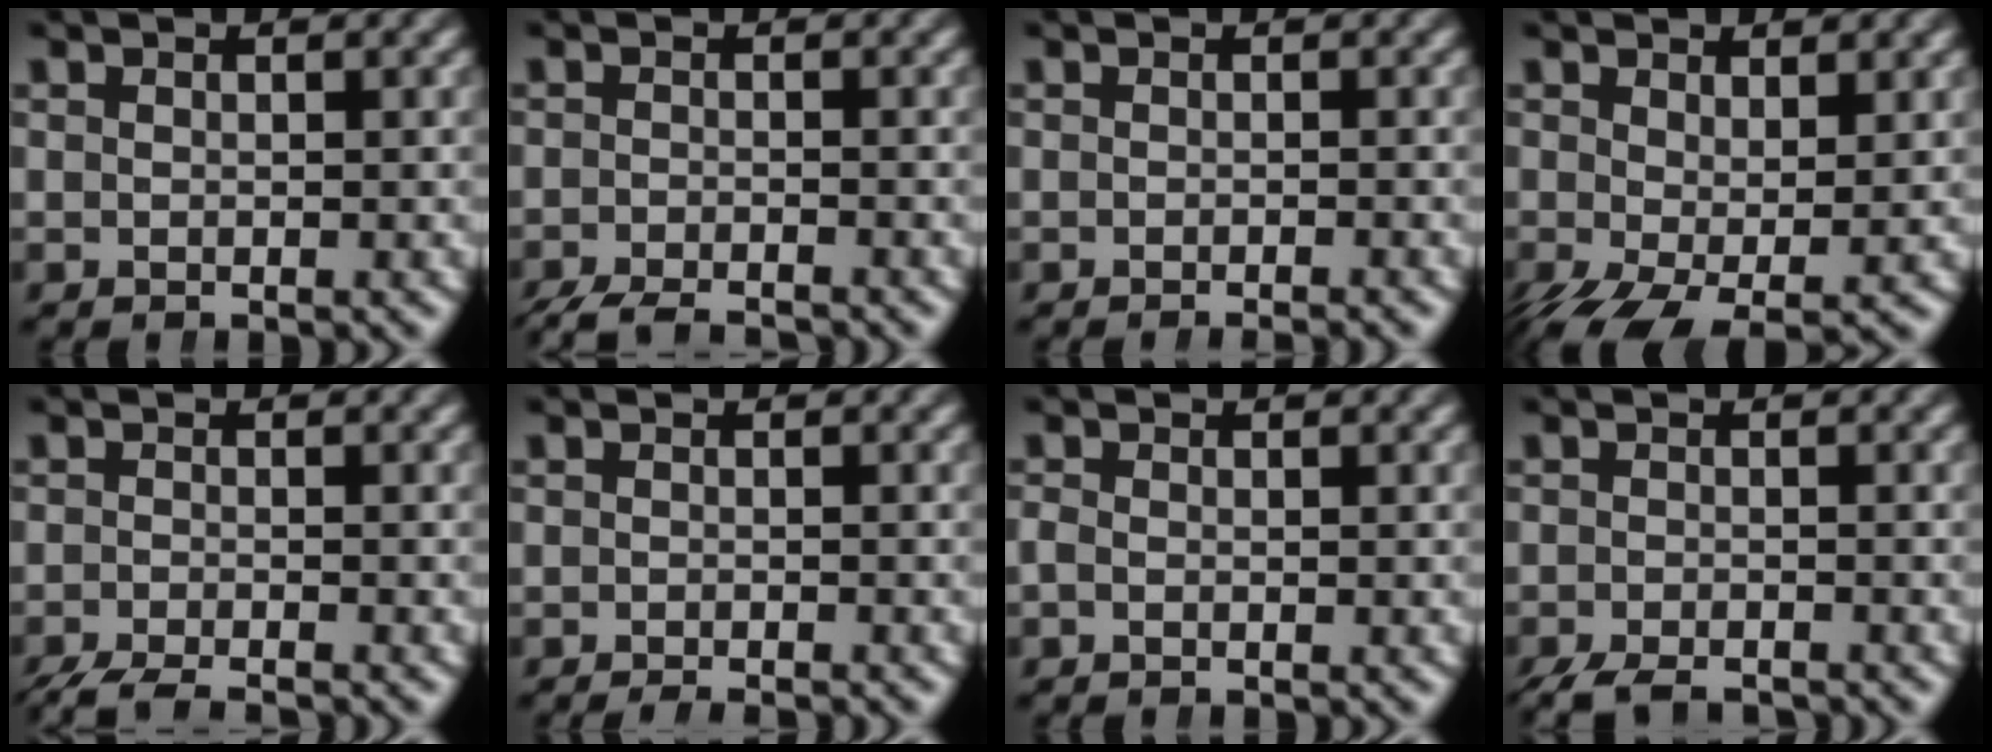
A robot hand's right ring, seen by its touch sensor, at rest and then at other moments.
{"total": 3.1, "force": [-2.9, 0.5, 0.6], "torque": [-0.021, -0.013, -0.050]}
{"total": 0.9, "force": [-0.8, -0.2, 0.2], "torque": [-0.003, 0.001, -0.016]}
{"total": 4.0, "force": [-1.7, 2.0, 3.0], "torque": [-0.053, -0.029, -0.011]}
{"total": 3.1, "force": [-2.9, 0.8, 0.9], "torque": [-0.025, -0.015, -0.046]}
{"total": 1.2, "force": [-1.2, -0.1, 0.1], "torque": [-0.004, -0.002, -0.024]}
{"total": 1.0, "force": [-0.7, 0.6, 0.3], "torque": [-0.019, -0.005, -0.014]}
{"total": 3.0, "force": [-2.8, 0.7, 0.8], "torque": [-0.024, -0.018, -0.044]}